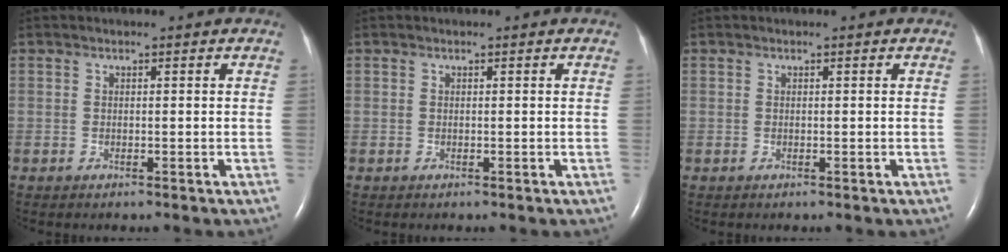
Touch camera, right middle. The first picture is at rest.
{"total": 0.0}
{"total": 0.0}